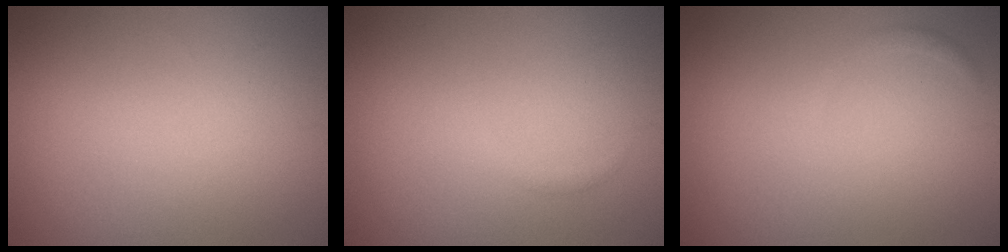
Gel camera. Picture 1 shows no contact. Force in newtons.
{"total": 0.5, "press": 0.5, "slide": 0.0}
{"total": 0.6, "press": 0.6, "slide": 0.0}